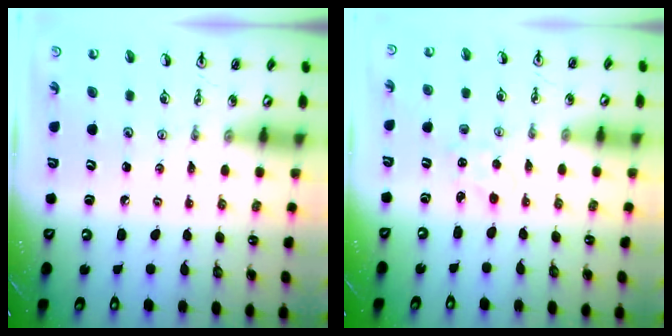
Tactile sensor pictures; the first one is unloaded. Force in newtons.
{"total": 0.0}